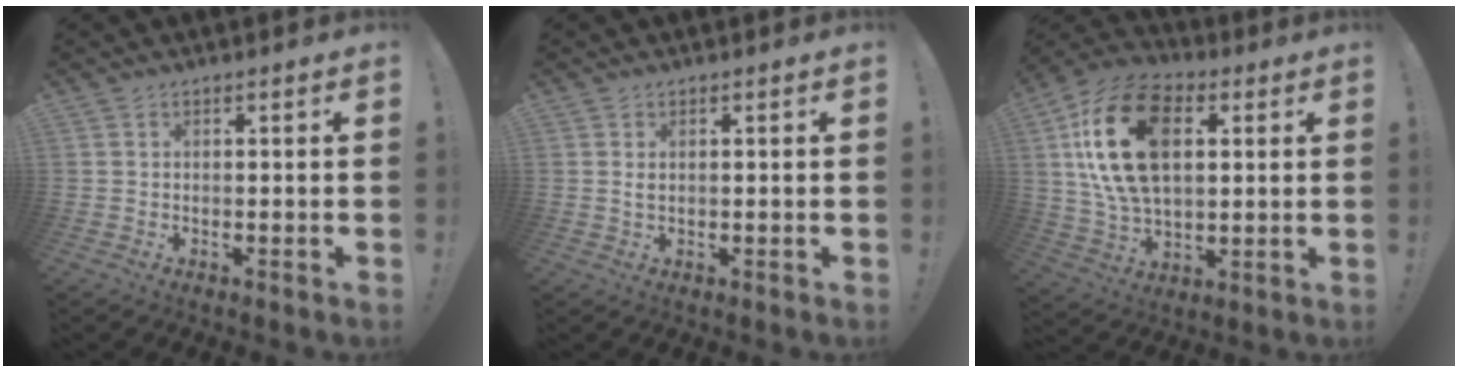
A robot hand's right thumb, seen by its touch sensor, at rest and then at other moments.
{"total": 1.2, "force": [0.6, 0.8, 0.8], "torque": [-0.009, 0.000, 0.008]}
{"total": 23.3, "force": [6.1, 14.4, 17.2], "torque": [-0.322, -0.005, 0.107]}